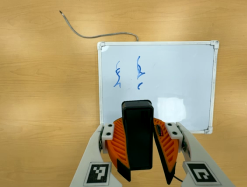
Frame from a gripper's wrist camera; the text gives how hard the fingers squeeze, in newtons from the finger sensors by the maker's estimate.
{"total": 9.3, "left": 9.5, "right": 9.1}